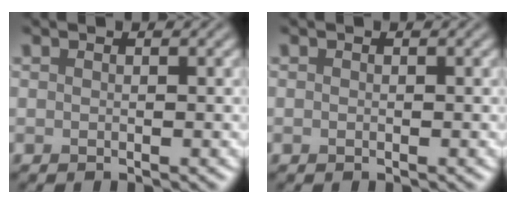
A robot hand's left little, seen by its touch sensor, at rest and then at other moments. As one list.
[{"total": 0.0}]